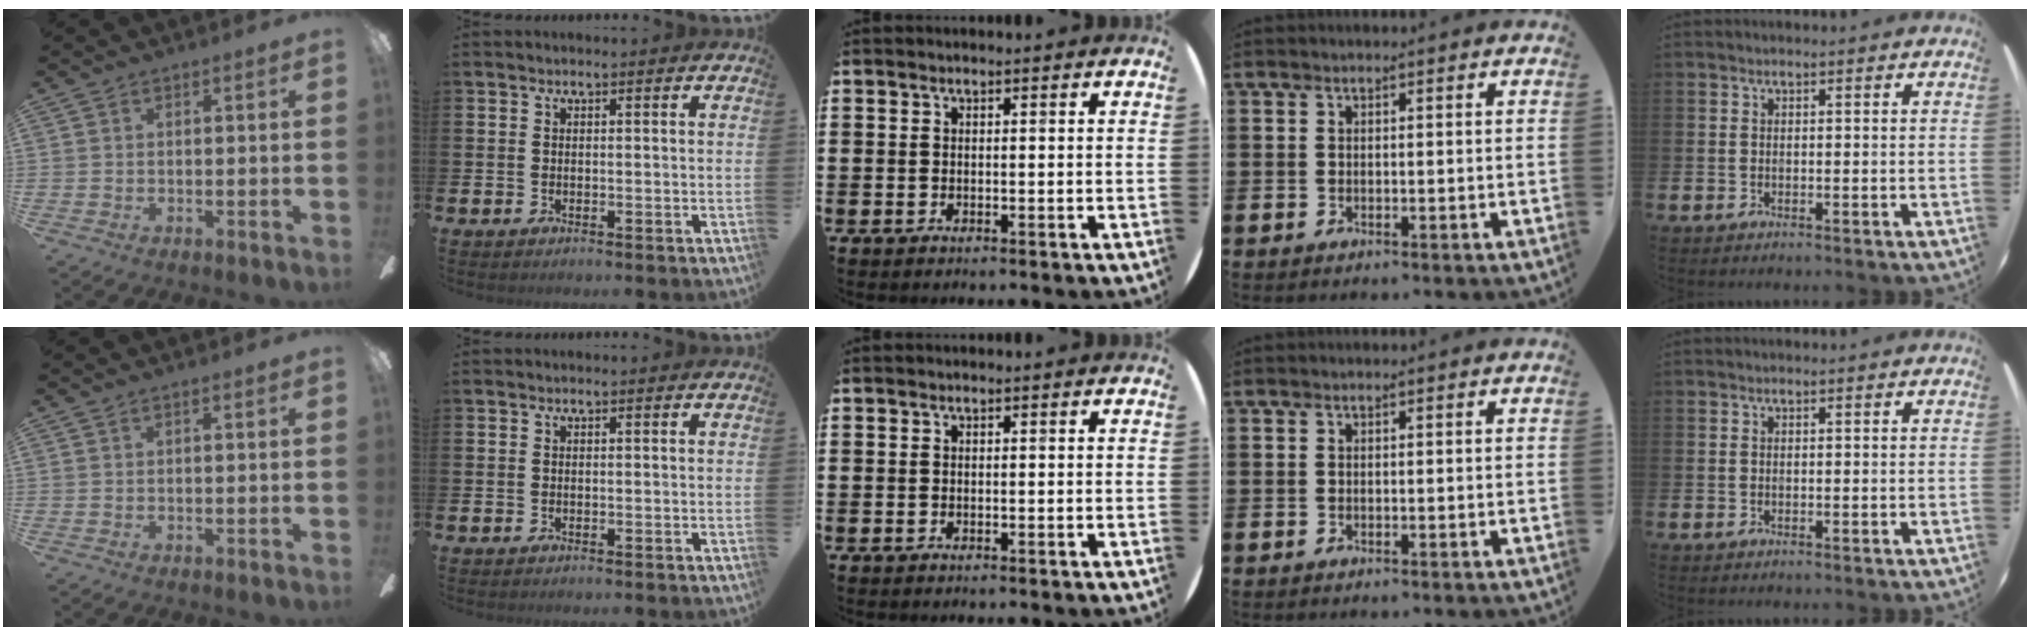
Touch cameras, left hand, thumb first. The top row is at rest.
{}